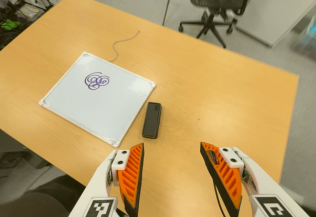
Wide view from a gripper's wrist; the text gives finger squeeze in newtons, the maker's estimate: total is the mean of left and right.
{"total": 0.0}